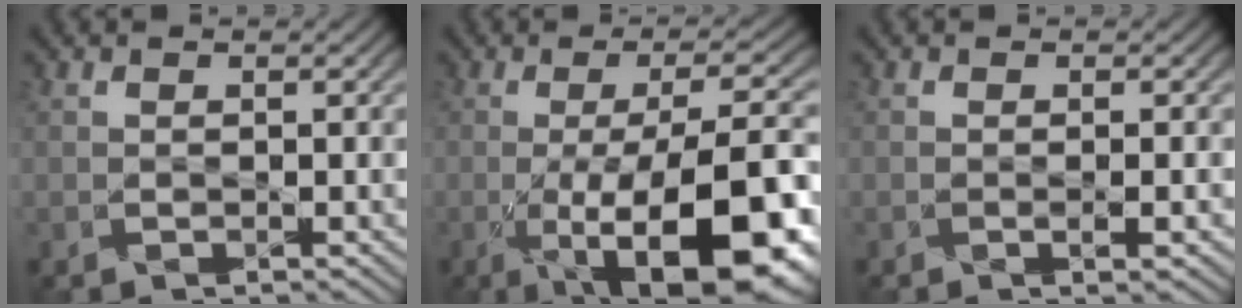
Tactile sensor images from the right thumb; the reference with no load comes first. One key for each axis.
{"total": 16.6, "fx": -6.4, "fy": 5.2, "fz": 14.4, "tx": -0.198, "ty": 0.000, "tz": -0.088}
{"total": 1.9, "fx": -1.0, "fy": 0.1, "fz": 1.6, "tx": -0.027, "ty": -0.004, "tz": -0.015}